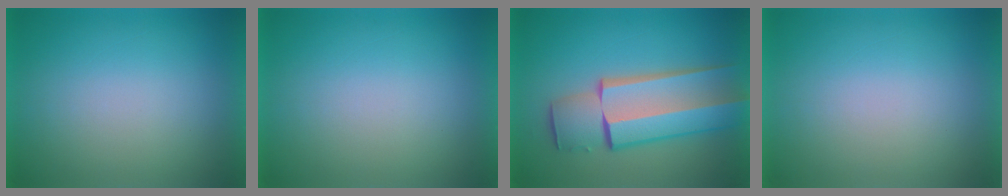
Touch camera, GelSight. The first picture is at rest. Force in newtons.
{"total": 0.0}
{"total": 8.4}
{"total": 1.3}